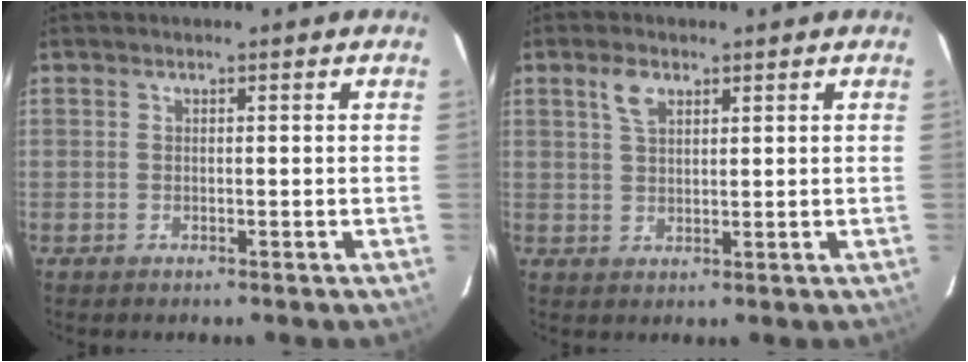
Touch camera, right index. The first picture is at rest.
{"total": 3.7, "force": [2.0, 2.0, 2.3], "torque": [-0.044, 0.007, 0.039]}